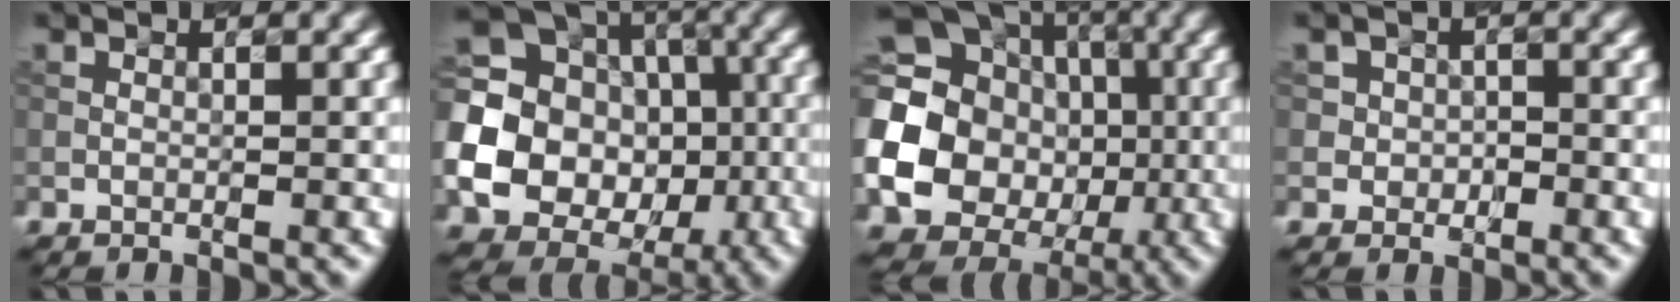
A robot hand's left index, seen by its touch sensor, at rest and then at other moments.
{"total": 20.6, "force": [-2.2, 19.4, 6.6], "torque": [-0.191, 0.004, -0.058]}
{"total": 21.3, "force": [-1.9, 19.6, 8.0], "torque": [-0.198, 0.004, -0.064]}
{"total": 1.9, "force": [-0.1, 1.8, 0.6], "torque": [-0.001, 0.006, -0.015]}